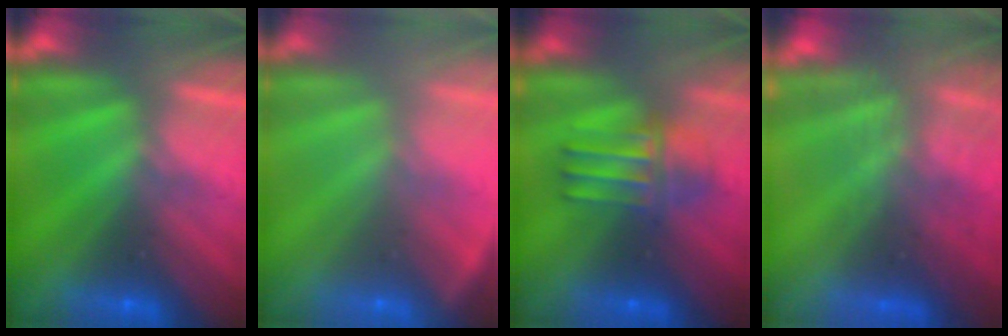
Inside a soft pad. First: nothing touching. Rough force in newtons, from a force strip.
{"total": 2.4}
{"total": 3.5}
{"total": 7.1}